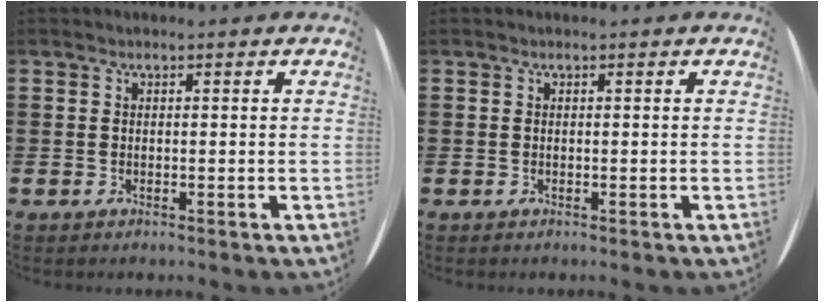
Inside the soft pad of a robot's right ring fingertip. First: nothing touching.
{"total": 0.0}